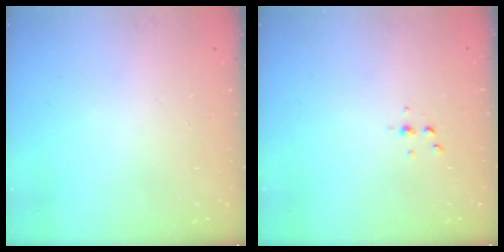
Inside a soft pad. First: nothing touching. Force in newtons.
{"total": 2.5, "press": 2.4, "slide": 0.2}